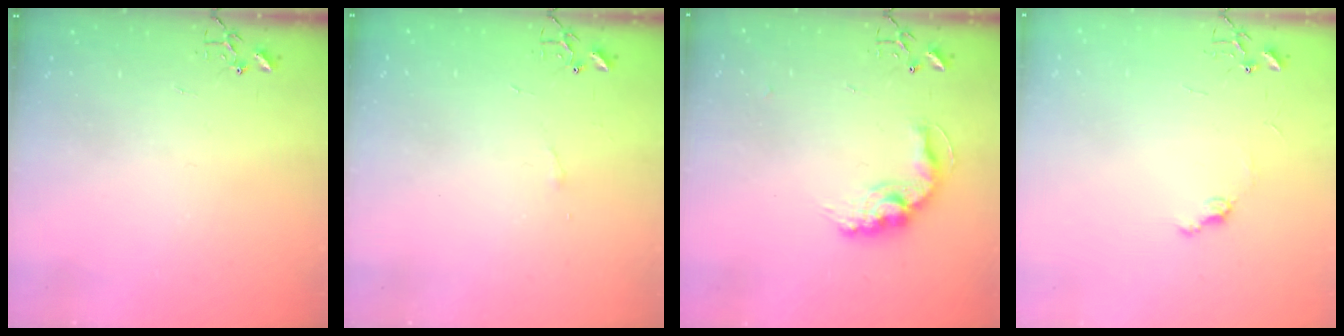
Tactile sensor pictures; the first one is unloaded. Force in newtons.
{"total": 3.3, "press": 3.2, "slide": 0.6}
{"total": 13.8, "press": 13.8, "slide": 1.0}
{"total": 5.8, "press": 5.7, "slide": 0.6}